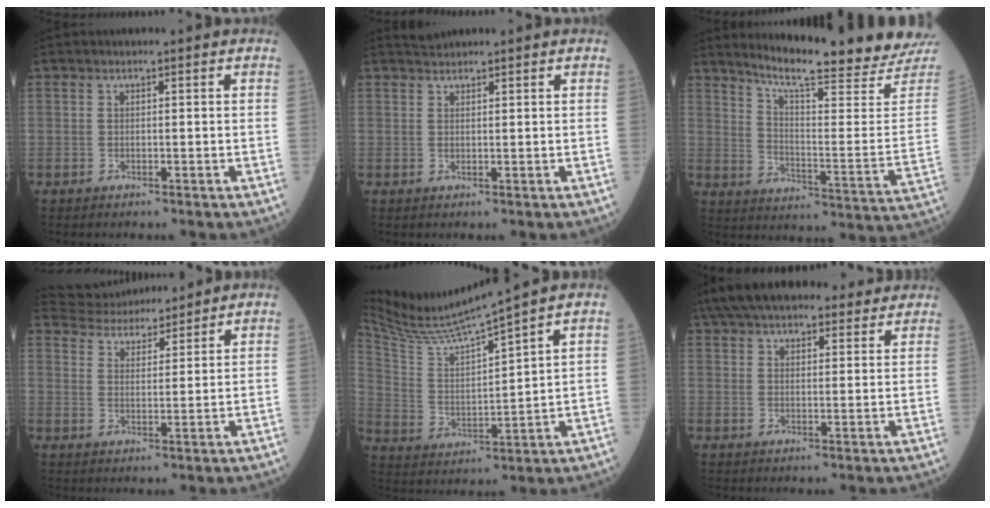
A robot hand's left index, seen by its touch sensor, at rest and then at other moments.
{"total": 1.6, "force": [1.5, 0.2, 0.0], "torque": [-0.003, 0.009, 0.032]}
{"total": 21.5, "force": [19.9, -0.2, 8.1], "torque": [-0.135, -0.105, 0.257]}
{"total": 9.7, "force": [9.4, 1.5, 2.0], "torque": [-0.044, 0.021, 0.156]}
{"total": 12.1, "force": [11.1, -2.9, 3.7], "torque": [-0.085, -0.016, 0.215]}
{"total": 18.0, "force": [15.3, 5.6, 7.7], "torque": [-0.136, 0.054, 0.223]}